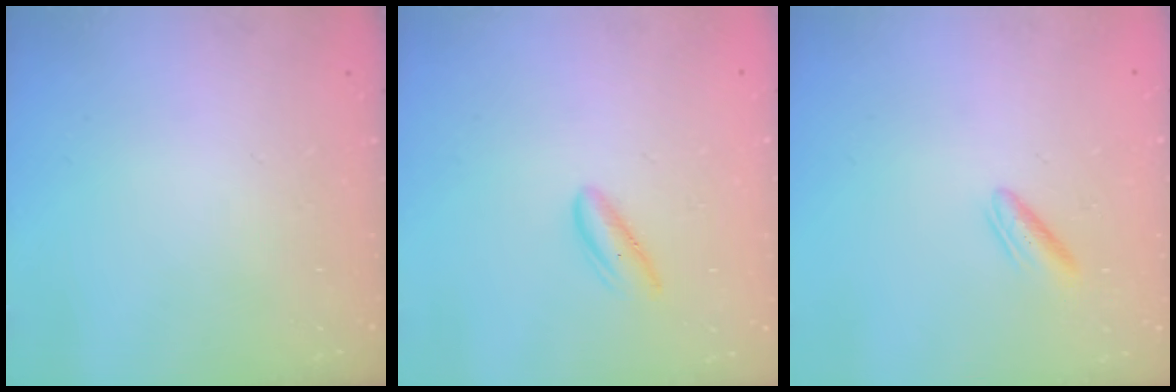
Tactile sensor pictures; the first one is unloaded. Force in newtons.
{"total": 1.8, "press": 1.7, "slide": 0.6}
{"total": 2.8, "press": 2.7, "slide": 0.9}